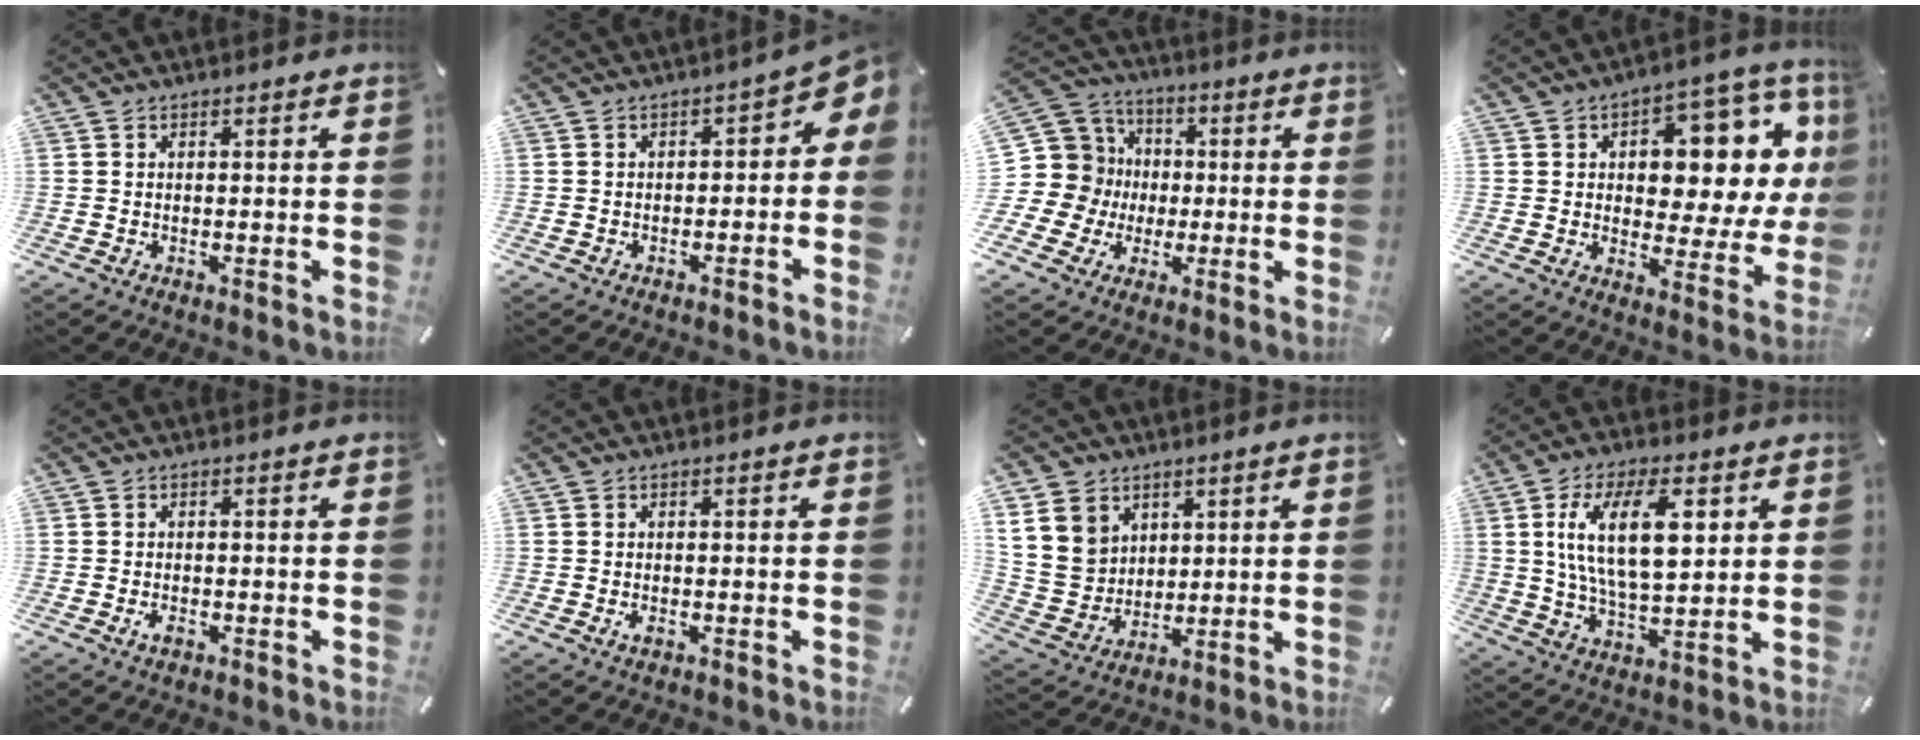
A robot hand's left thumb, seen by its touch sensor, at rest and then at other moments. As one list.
[{"total": 4.2, "force": [0.1, 2.7, 3.3], "torque": [-0.041, -0.010, -0.008]}, {"total": 15.4, "force": [-0.4, 14.7, 4.7], "torque": [-0.103, -0.002, 0.000]}, {"total": 13.5, "force": [4.3, 8.1, 10.0], "torque": [-0.114, -0.053, 0.065]}, {"total": 2.0, "force": [-0.9, 1.0, 1.5], "torque": [-0.034, 0.000, -0.017]}, {"total": 1.5, "force": [-0.5, 0.7, 1.2], "torque": [-0.027, -0.004, -0.011]}, {"total": 11.9, "force": [5.2, 10.2, 3.2], "torque": [-0.085, -0.021, 0.106]}, {"total": 15.8, "force": [5.3, 7.3, 13.0], "torque": [-0.250, -0.002, 0.083]}]